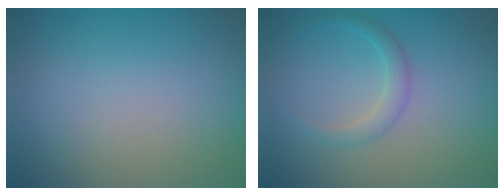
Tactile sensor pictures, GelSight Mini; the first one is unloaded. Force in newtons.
{"total": 1.7, "press": 1.7, "slide": 0.1}